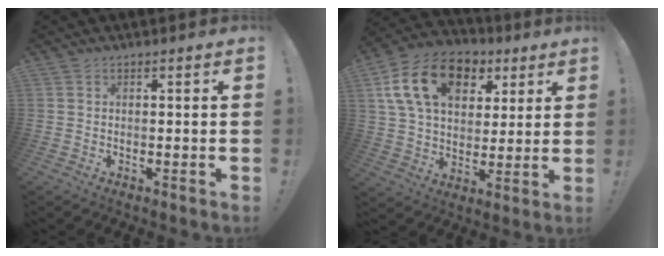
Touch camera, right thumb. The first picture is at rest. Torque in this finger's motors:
{"motor_torque": [0.38, 0.62, 1.45, 0.57, 0.25]}